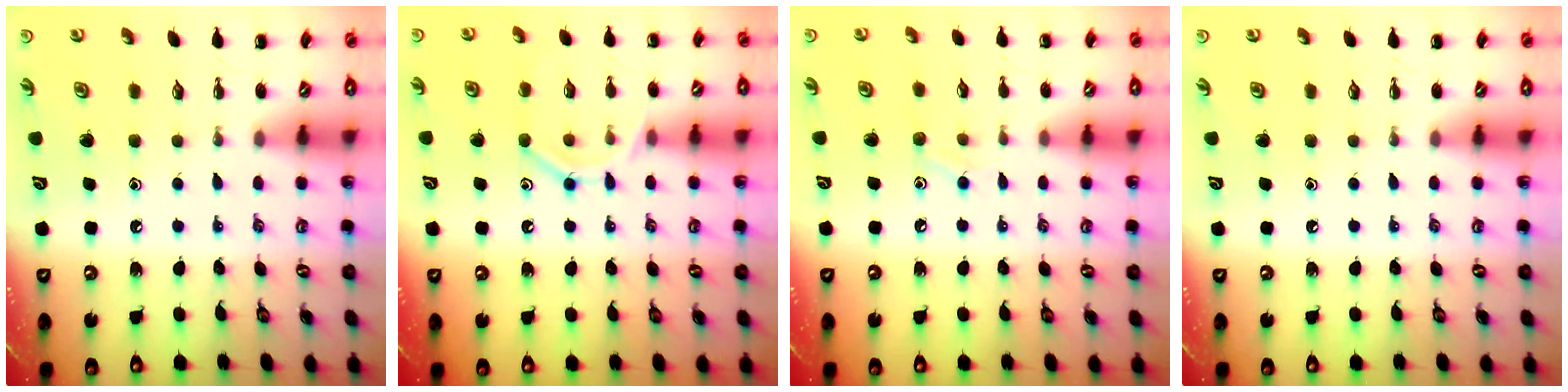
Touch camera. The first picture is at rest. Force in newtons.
{"total": 10.0, "press": 9.9, "slide": 1.1}
{"total": 6.2, "press": 5.9, "slide": 1.8}
{"total": 0.0}